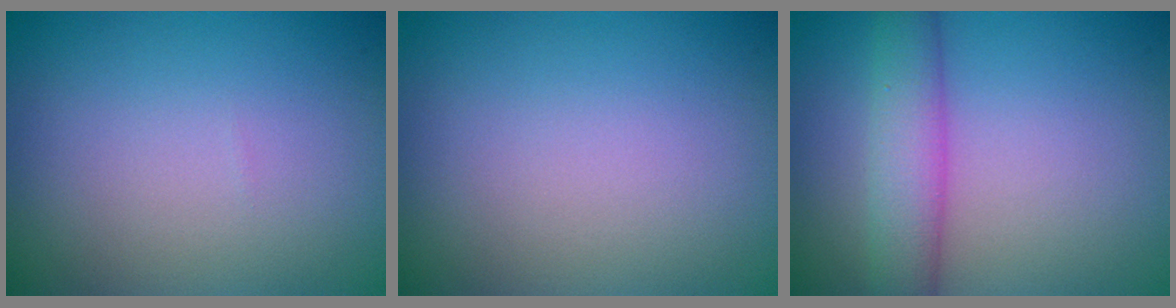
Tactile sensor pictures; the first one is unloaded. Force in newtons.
{"total": 0.0}
{"total": 4.4, "press": 4.4, "slide": 0.1}